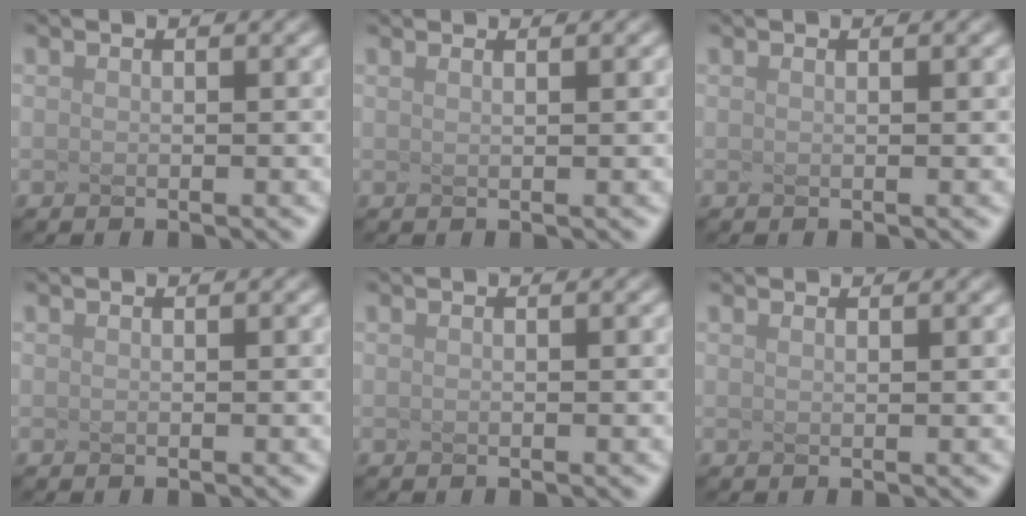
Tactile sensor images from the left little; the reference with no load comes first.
{"total": 1.1, "force": [0.8, 0.4, 0.7], "torque": [-0.005, 0.018, 0.003]}
{"total": 0.6, "force": [0.3, 0.3, 0.4], "torque": [0.000, 0.009, -0.001]}
{"total": 0.0}
{"total": 0.0}
{"total": 0.6, "force": [0.5, 0.1, 0.2], "torque": [-0.001, 0.006, 0.004]}